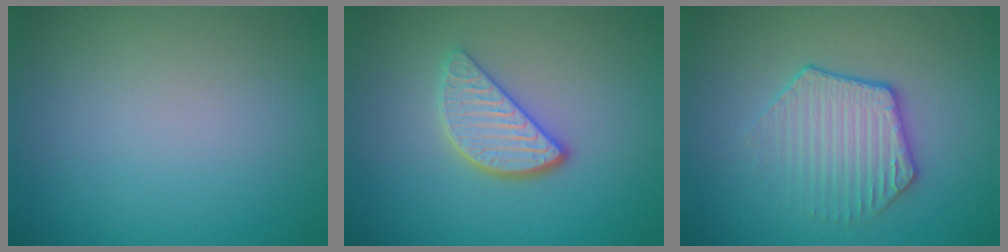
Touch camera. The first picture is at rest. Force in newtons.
{"total": 3.5, "press": 2.9, "slide": 2.0}
{"total": 3.6, "press": 3.2, "slide": 1.6}